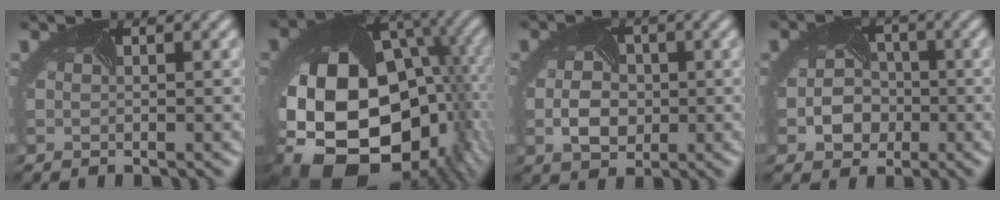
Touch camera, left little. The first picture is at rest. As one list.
[{"total": 20.3, "force": [-6.3, 13.8, 13.5], "torque": [-0.283, -0.045, -0.082]}, {"total": 3.7, "force": [-0.9, 2.8, 2.3], "torque": [-0.050, -0.002, -0.011]}, {"total": 3.7, "force": [-1.5, 3.1, 1.4], "torque": [-0.020, -0.002, -0.016]}]